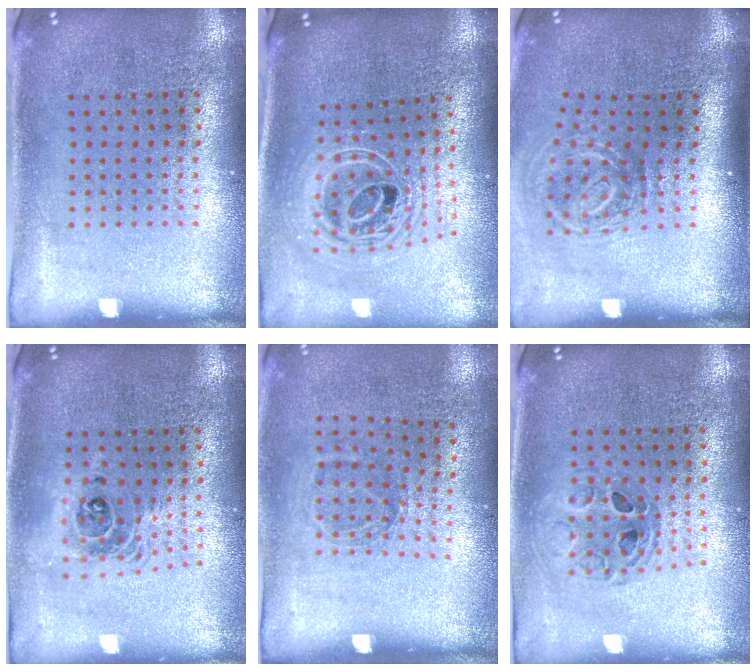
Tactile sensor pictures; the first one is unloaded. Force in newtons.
{"total": 2.5, "press": 1.9, "slide": 1.7}
{"total": 2.0, "press": 1.3, "slide": 1.5}
{"total": 1.7, "press": 1.4, "slide": 1.0}
{"total": 1.1, "press": 0.8, "slide": 0.7}
{"total": 0.9, "press": 0.9, "slide": 0.2}